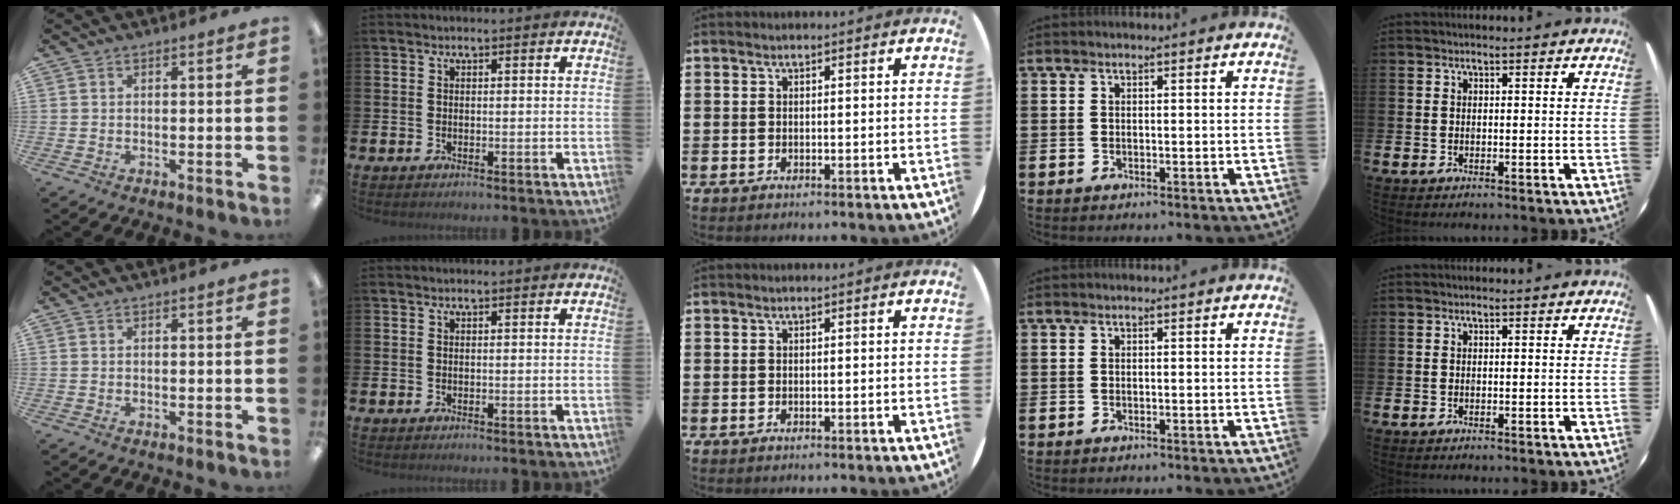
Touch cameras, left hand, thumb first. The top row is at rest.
{}